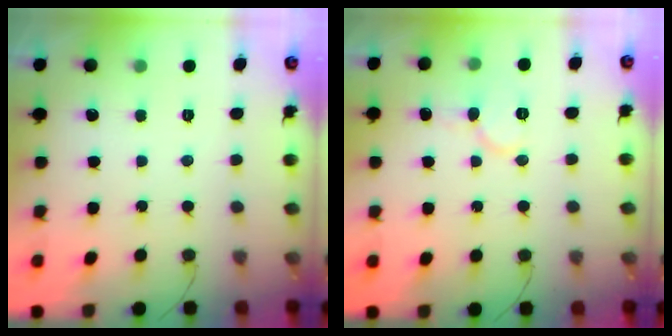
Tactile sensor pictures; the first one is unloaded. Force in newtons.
{"total": 6.7, "press": 6.7, "slide": 0.7}